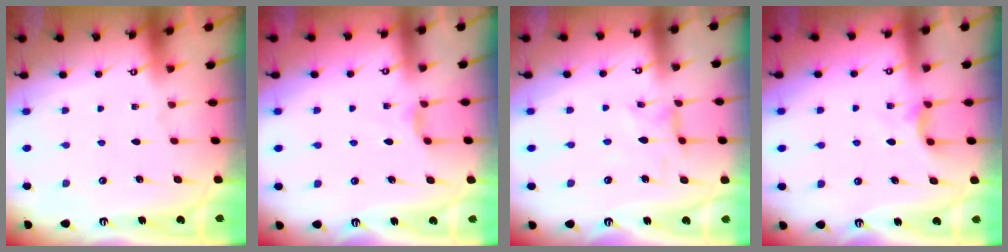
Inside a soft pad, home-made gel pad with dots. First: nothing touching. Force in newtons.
{"total": 2.7, "press": 2.6, "slide": 0.5}
{"total": 0.9, "press": 0.9, "slide": 0.3}
{"total": 3.3, "press": 3.3, "slide": 0.4}